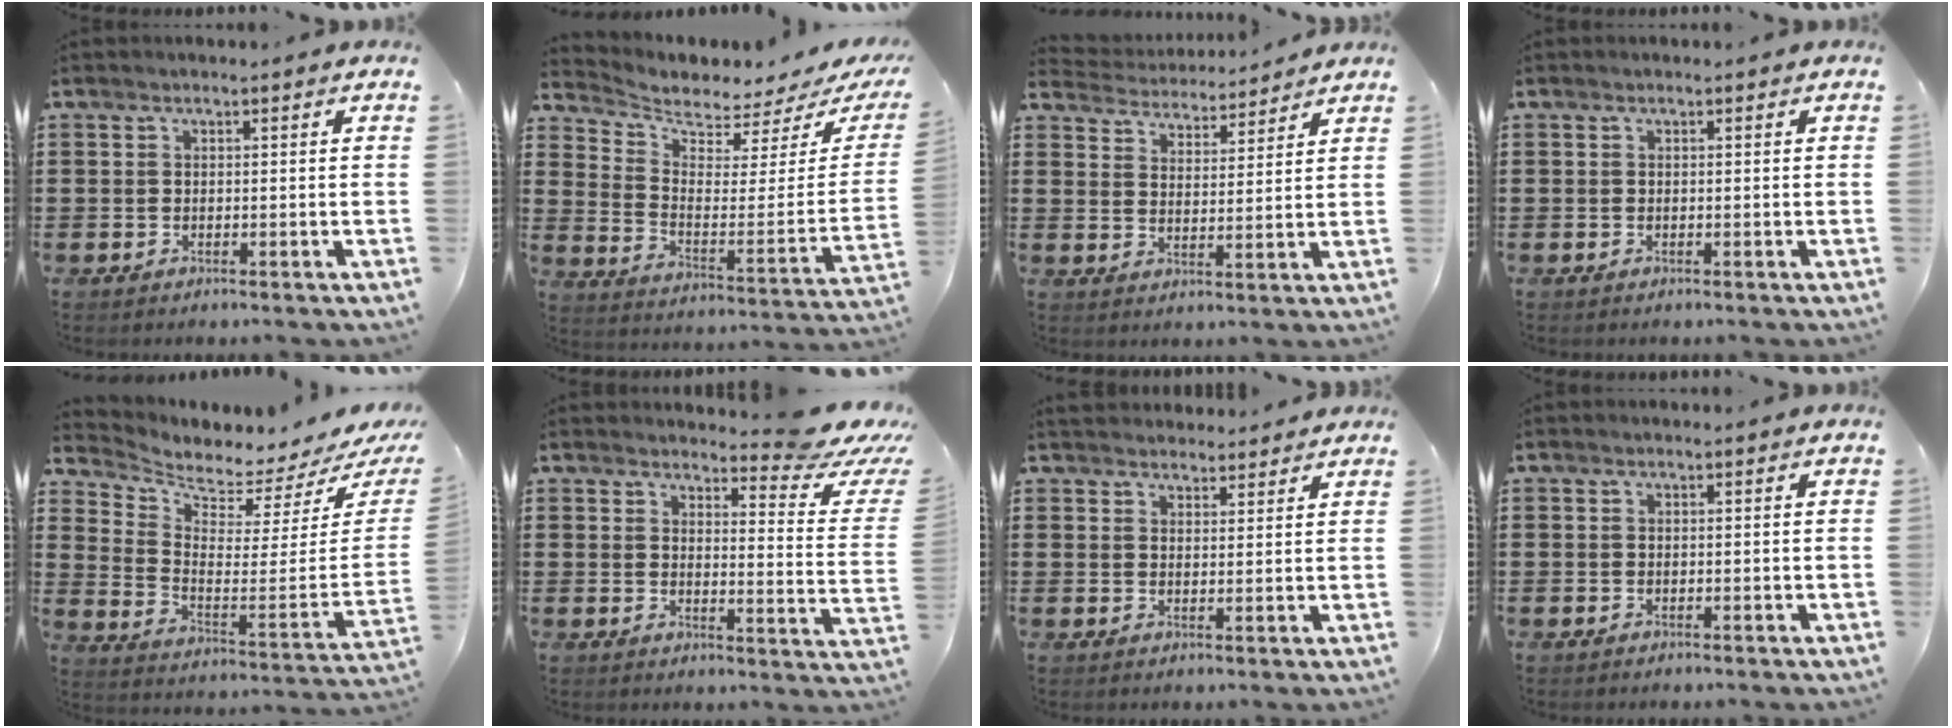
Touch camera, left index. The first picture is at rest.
{"total": 2.9, "force": [2.6, 0.9, 0.8], "torque": [-0.041, -0.032, 0.041]}
{"total": 3.9, "force": [3.9, 0.0, -0.2], "torque": [-0.019, -0.031, 0.066]}
{"total": 0.0}
{"total": 2.7, "force": [2.6, 0.2, 0.7], "torque": [-0.039, -0.048, 0.040]}
{"total": 6.6, "force": [5.6, 0.6, 3.4], "torque": [-0.049, -0.041, 0.092]}
{"total": 2.9, "force": [2.8, 0.6, -0.2], "torque": [-0.005, -0.007, 0.055]}
{"total": 0.0}